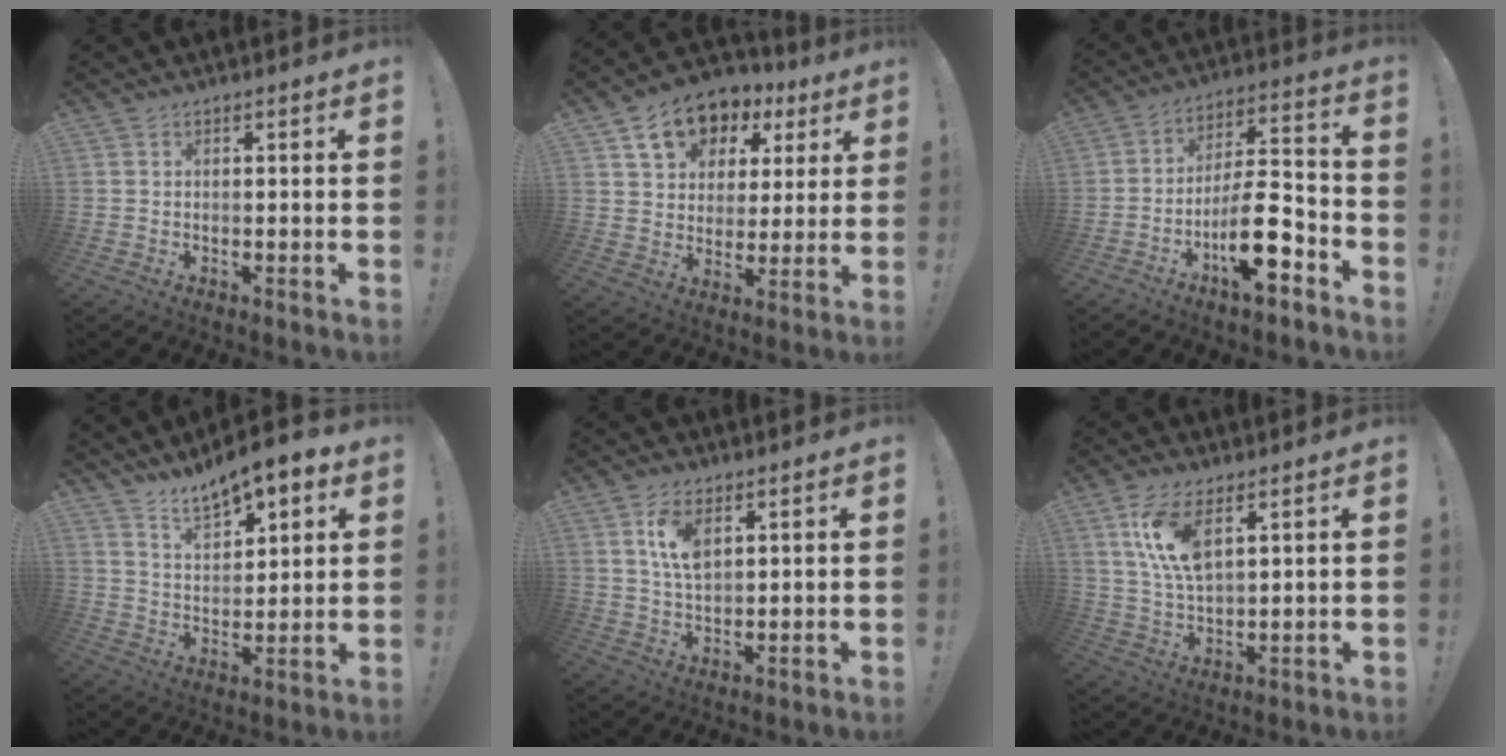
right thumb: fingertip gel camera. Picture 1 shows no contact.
{"total": 13.0, "force": [6.9, 9.4, 5.8], "torque": [-0.087, -0.034, 0.130]}
{"total": 16.0, "force": [-7.3, 5.7, 13.0], "torque": [-0.207, 0.047, -0.113]}
{"total": 10.5, "force": [8.5, 4.2, 4.4], "torque": [-0.073, -0.064, 0.156]}
{"total": 8.2, "force": [3.6, 4.4, 5.8], "torque": [-0.104, -0.012, 0.062]}
{"total": 11.4, "force": [5.5, 5.1, 8.5], "torque": [-0.183, -0.018, 0.098]}